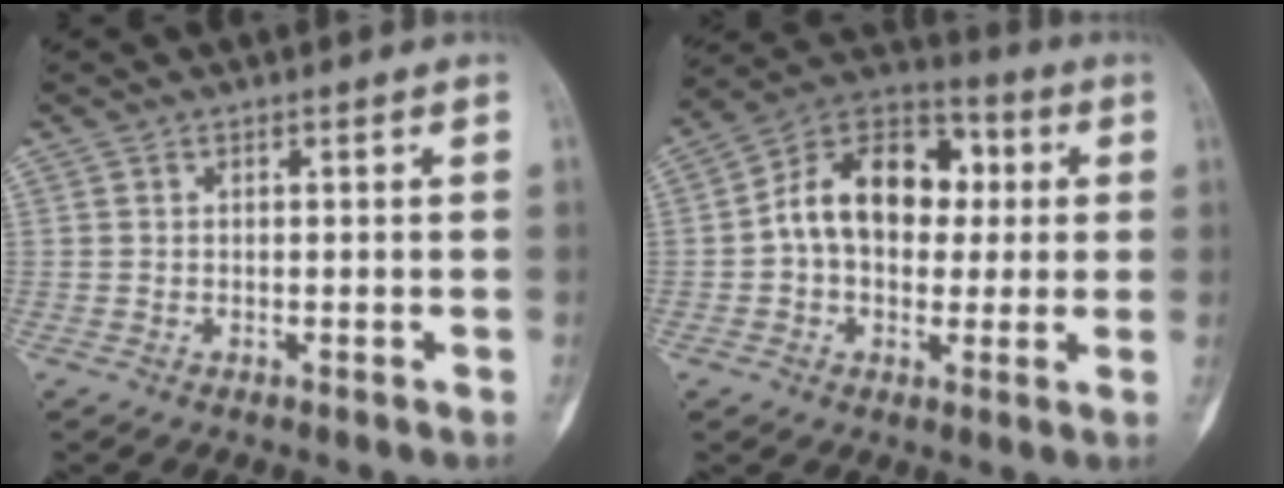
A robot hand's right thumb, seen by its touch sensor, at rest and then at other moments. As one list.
[{"total": 16.3, "force": [1.7, 11.3, 11.6], "torque": [-0.149, 0.033, 0.015]}]